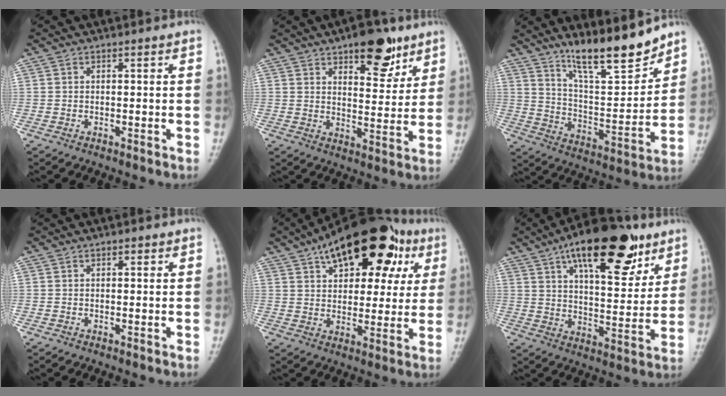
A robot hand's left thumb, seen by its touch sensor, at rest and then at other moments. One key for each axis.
{"total": 11.3, "fx": 6.9, "fy": 5.1, "fz": 7.3, "tx": -0.068, "ty": -0.038, "tz": 0.102}
{"total": 14.1, "fx": 11.4, "fy": 2.9, "fz": 7.8, "tx": -0.103, "ty": -0.080, "tz": 0.198}
{"total": 1.0, "fx": 0.5, "fy": 0.6, "fz": 0.6, "tx": -0.004, "ty": 0.000, "tz": 0.005}
{"total": 22.6, "fx": 10.5, "fy": 11.6, "fz": 16.3, "tx": -0.212, "ty": 0.013, "tz": 0.155}
{"total": 21.7, "fx": 12.1, "fy": 9.1, "fz": 15.5, "tx": -0.201, "ty": -0.034, "tz": 0.189}